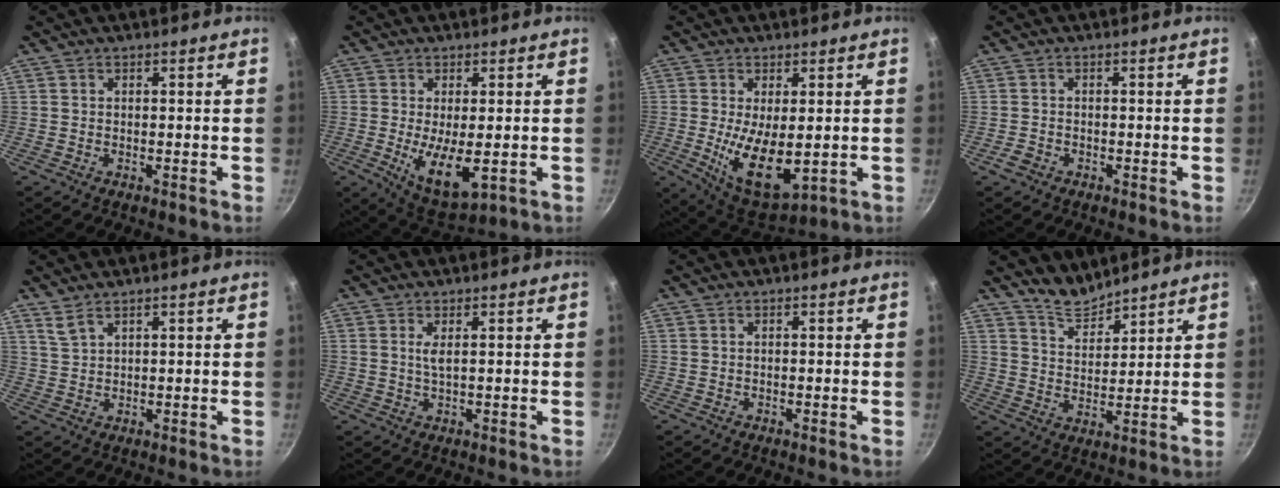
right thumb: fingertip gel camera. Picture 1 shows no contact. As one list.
[{"total": 9.6, "force": [-1.3, 3.9, 8.7], "torque": [-0.145, -0.019, -0.006]}, {"total": 12.1, "force": [-0.8, 5.5, 10.7], "torque": [-0.174, -0.021, 0.005]}, {"total": 1.8, "force": [-1.1, 1.2, 0.7], "torque": [-0.016, 0.009, -0.020]}, {"total": 2.6, "force": [2.1, 0.8, 1.4], "torque": [-0.029, -0.010, 0.048]}, {"total": 1.7, "force": [0.5, 0.3, 1.6], "torque": [-0.035, -0.003, 0.012]}, {"total": 0.0}, {"total": 5.6, "force": [5.4, 1.5, 0.8], "torque": [-0.007, -0.044, 0.103]}]